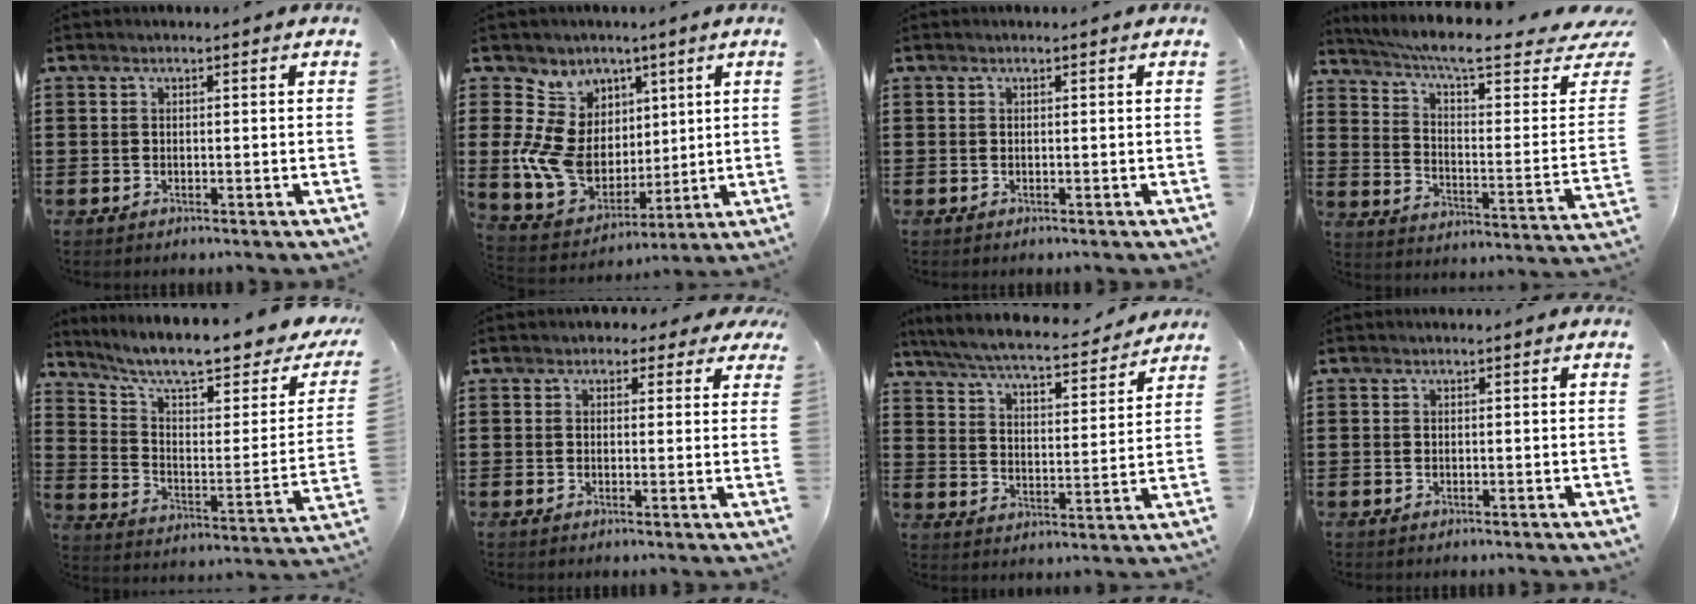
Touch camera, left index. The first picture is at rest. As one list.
[{"total": 12.3, "force": [1.0, 10.6, 6.2], "torque": [-0.182, -0.017, 0.025]}, {"total": 0.0}, {"total": 8.4, "force": [6.6, 0.9, 5.2], "torque": [-0.112, -0.051, 0.105]}, {"total": 9.6, "force": [7.7, 1.1, 5.7], "torque": [-0.126, -0.059, 0.124]}, {"total": 2.1, "force": [1.3, 1.4, 0.7], "torque": [-0.015, 0.008, 0.022]}, {"total": 6.5, "force": [6.1, 0.1, 2.3], "torque": [-0.070, -0.041, 0.102]}, {"total": 0.0}]